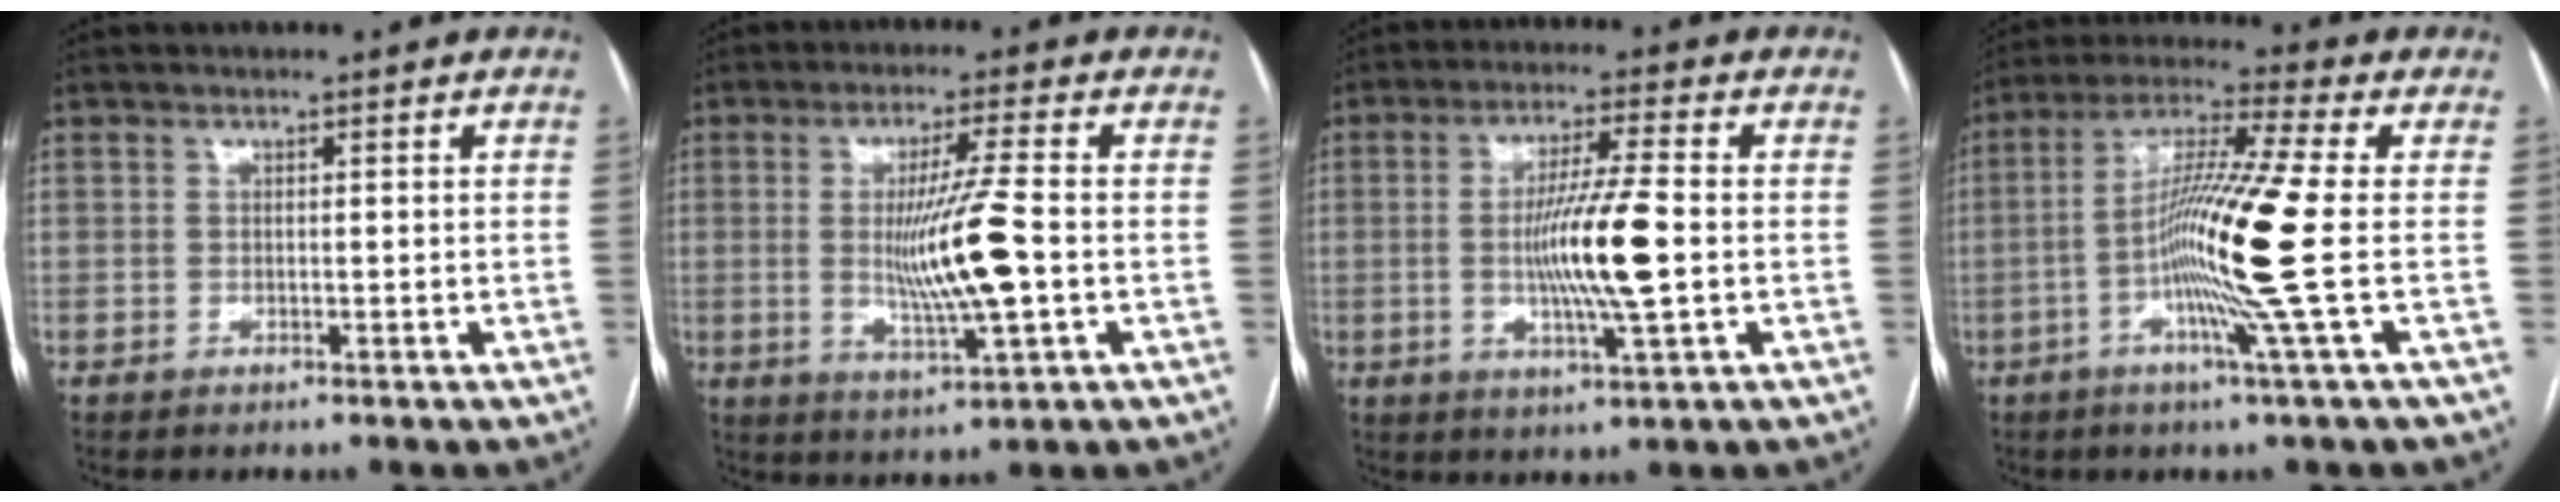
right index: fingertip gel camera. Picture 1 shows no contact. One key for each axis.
{"total": 10.2, "fx": -0.7, "fy": -0.3, "fz": 10.1, "tx": -0.189, "ty": -0.014, "tz": -0.013}
{"total": 10.3, "fx": -1.0, "fy": 0.0, "fz": 10.3, "tx": -0.192, "ty": -0.007, "tz": -0.021}
{"total": 13.8, "fx": -2.4, "fy": -2.4, "fz": 13.4, "tx": -0.244, "ty": -0.008, "tz": -0.057}